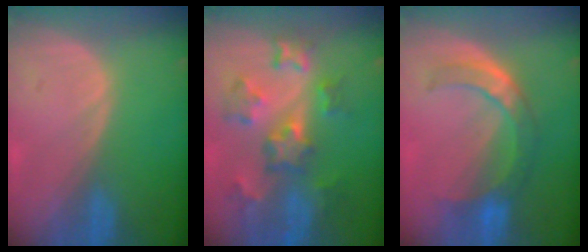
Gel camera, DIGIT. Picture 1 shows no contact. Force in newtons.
{"total": 8.8, "press": 7.8, "slide": 3.9}
{"total": 6.9, "press": 6.7, "slide": 1.4}